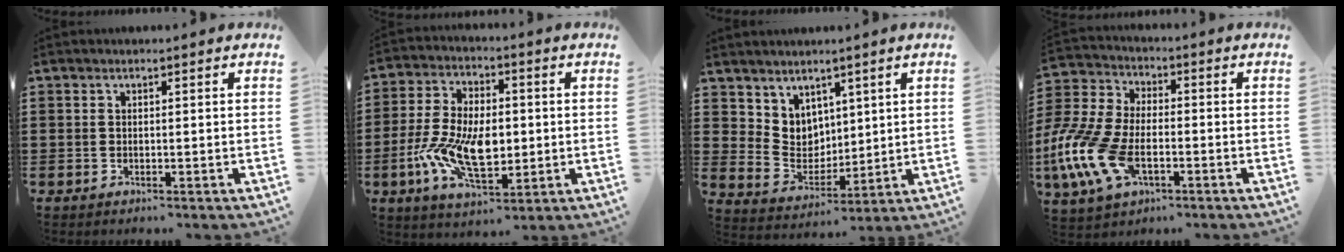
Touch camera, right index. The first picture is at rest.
{"total": 11.8, "force": [-2.0, 6.6, 9.6], "torque": [-0.204, -0.003, -0.037]}
{"total": 5.5, "force": [3.6, 4.2, 0.3], "torque": [-0.035, -0.012, 0.070]}
{"total": 12.4, "force": [-5.1, 6.5, 9.3], "torque": [-0.248, -0.010, -0.106]}